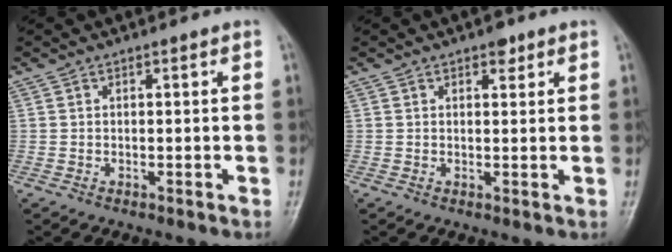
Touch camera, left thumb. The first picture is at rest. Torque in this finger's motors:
{"motor_torque": [0.53, 0.12, 0.12, -0.40, 0.10]}